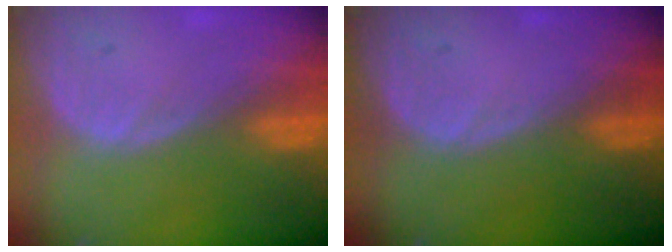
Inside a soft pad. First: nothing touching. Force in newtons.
{"total": 0.0}